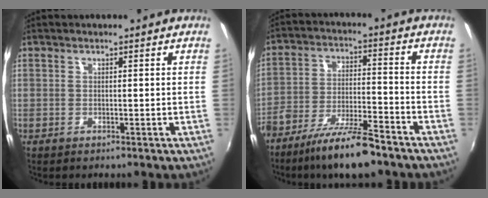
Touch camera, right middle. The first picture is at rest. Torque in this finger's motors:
{"motor_torque": [1.11, -1.03, 0.41, 0.16]}